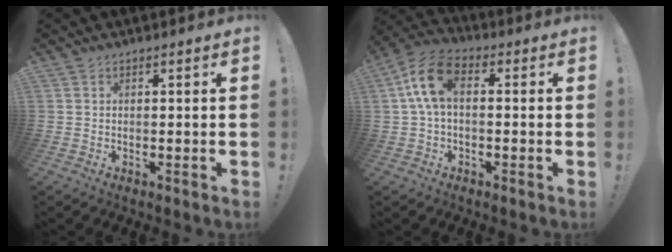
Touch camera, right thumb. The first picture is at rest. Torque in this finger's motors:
{"motor_torque": [0.10, 0.53, 0.99, 0.05, 0.27]}